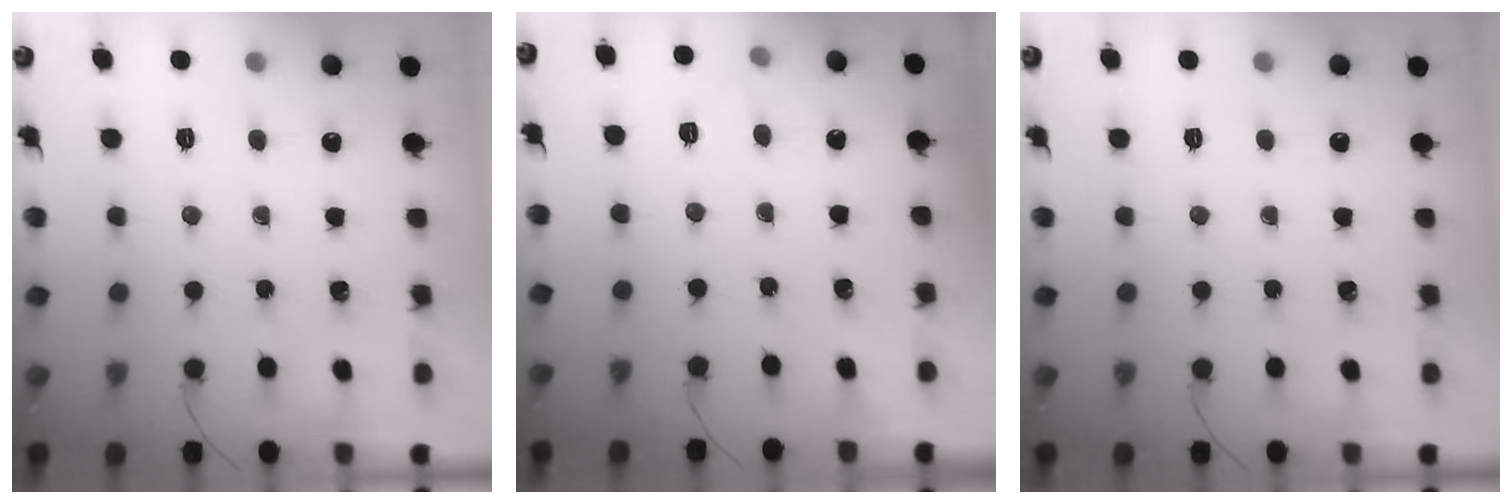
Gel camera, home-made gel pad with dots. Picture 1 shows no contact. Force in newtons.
{"total": 6.3, "press": 6.1, "slide": 1.6}
{"total": 0.0}